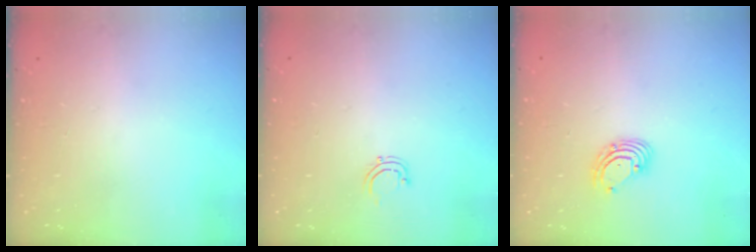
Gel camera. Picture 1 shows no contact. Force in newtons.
{"total": 3.3, "press": 3.3, "slide": 0.3}
{"total": 3.7, "press": 3.7, "slide": 0.4}